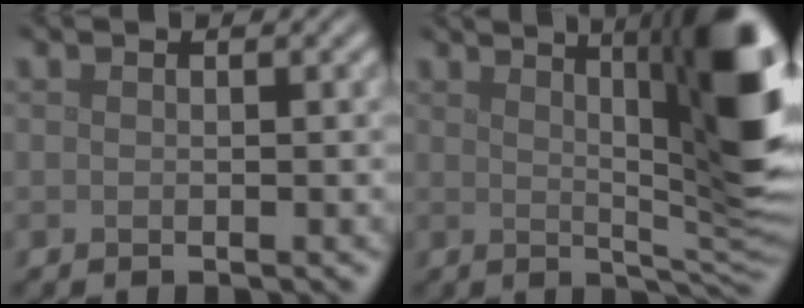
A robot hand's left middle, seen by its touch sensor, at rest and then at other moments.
{"total": 13.6, "force": [4.1, 3.7, 12.5], "torque": [-0.134, 0.013, 0.055]}